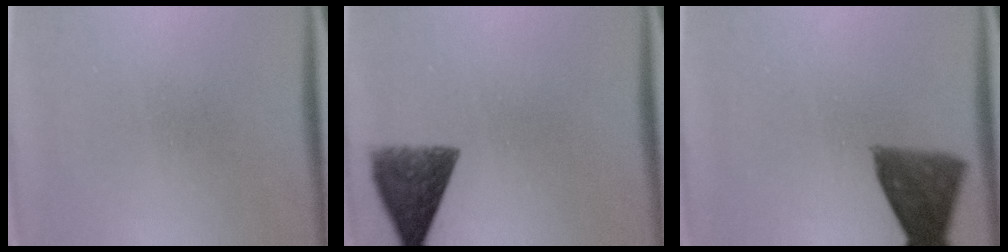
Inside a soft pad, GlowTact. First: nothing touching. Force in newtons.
{"total": 8.3}
{"total": 8.4}